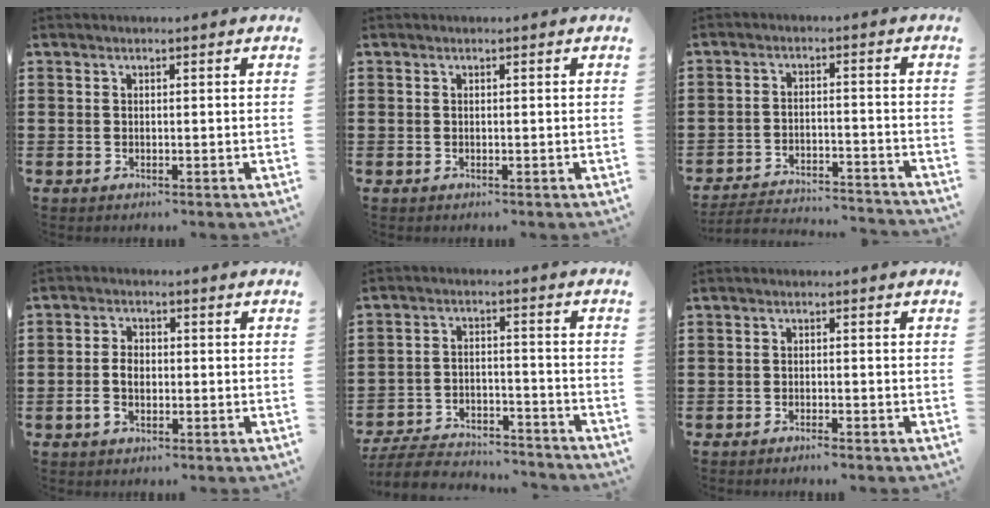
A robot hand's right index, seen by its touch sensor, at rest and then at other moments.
{"total": 0.0}
{"total": 3.9, "force": [-3.8, 0.2, 0.7], "torque": [-0.025, -0.003, -0.083]}
{"total": 3.2, "force": [-0.8, 2.0, 2.3], "torque": [-0.052, 0.001, -0.016]}
{"total": 6.5, "force": [-6.2, 0.9, 1.4], "torque": [-0.037, 0.005, -0.125]}
{"total": 1.1, "force": [-1.0, -0.1, 0.4], "torque": [-0.009, -0.003, -0.018]}